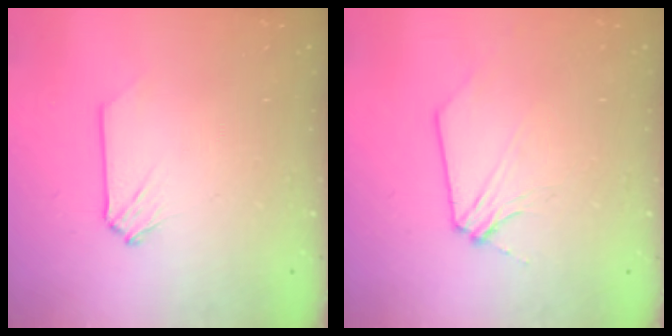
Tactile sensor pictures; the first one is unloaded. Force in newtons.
{"total": 2.8, "press": 2.7, "slide": 0.4}